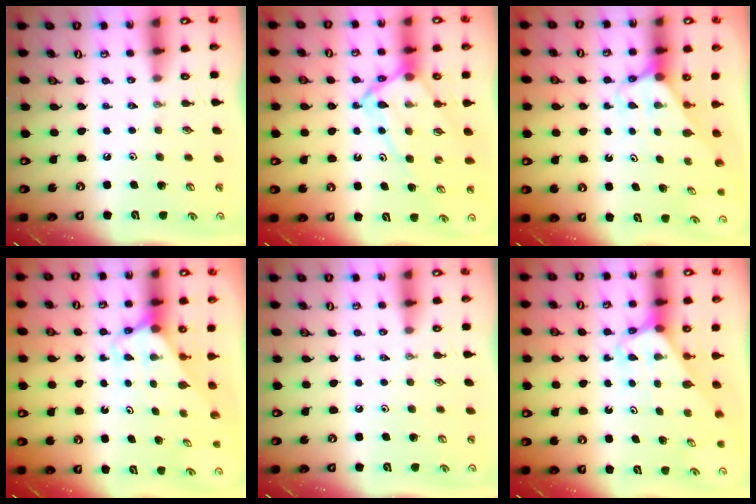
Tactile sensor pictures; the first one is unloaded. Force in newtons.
{"total": 11.1, "press": 11.0, "slide": 1.3}
{"total": 2.7, "press": 2.7, "slide": 0.2}
{"total": 2.6, "press": 2.6, "slide": 0.1}
{"total": 0.0}
{"total": 3.0, "press": 3.0, "slide": 0.2}